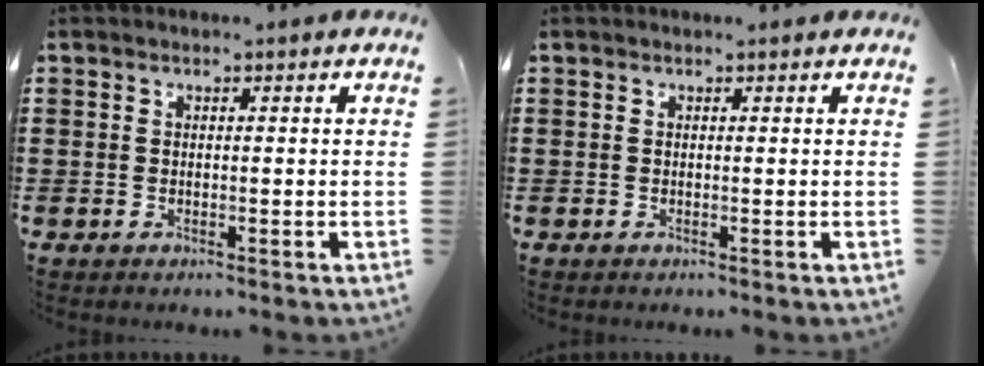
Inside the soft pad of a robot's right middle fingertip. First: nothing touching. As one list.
[{"total": 0.0}]